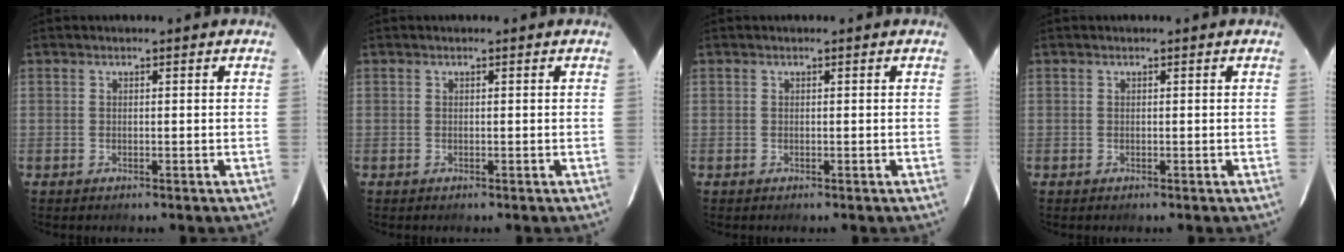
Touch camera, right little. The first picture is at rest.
{"total": 0.0}
{"total": 0.0}
{"total": 0.0}